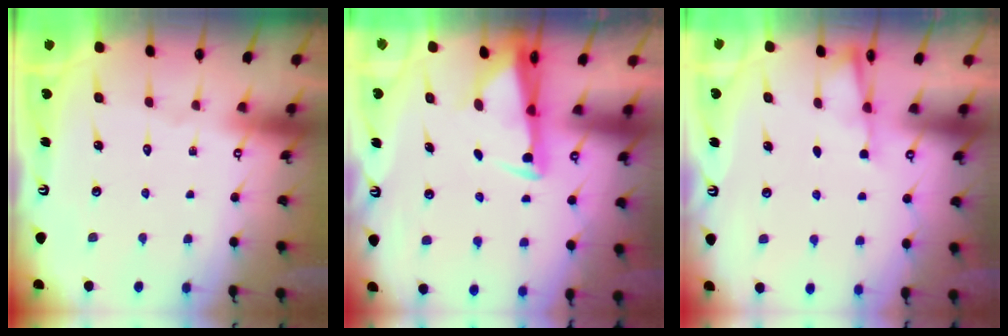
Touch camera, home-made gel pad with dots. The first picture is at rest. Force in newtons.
{"total": 2.9, "press": 2.7, "slide": 0.9}
{"total": 2.5, "press": 2.4, "slide": 0.4}